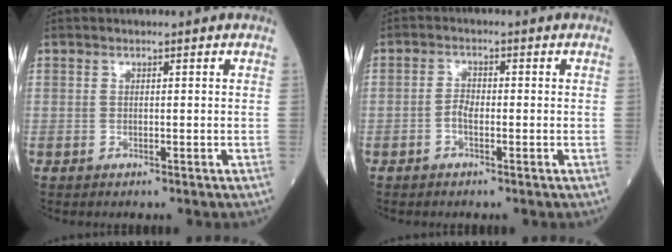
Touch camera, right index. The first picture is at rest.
{"total": 1.8, "force": [-0.8, 0.8, 1.4], "torque": [-0.021, 0.006, -0.017]}